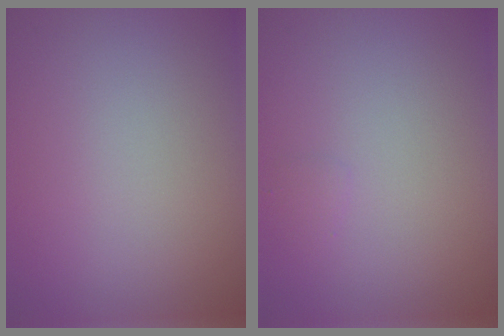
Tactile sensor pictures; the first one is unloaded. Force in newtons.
{"total": 0.5, "press": 0.5, "slide": 0.1}